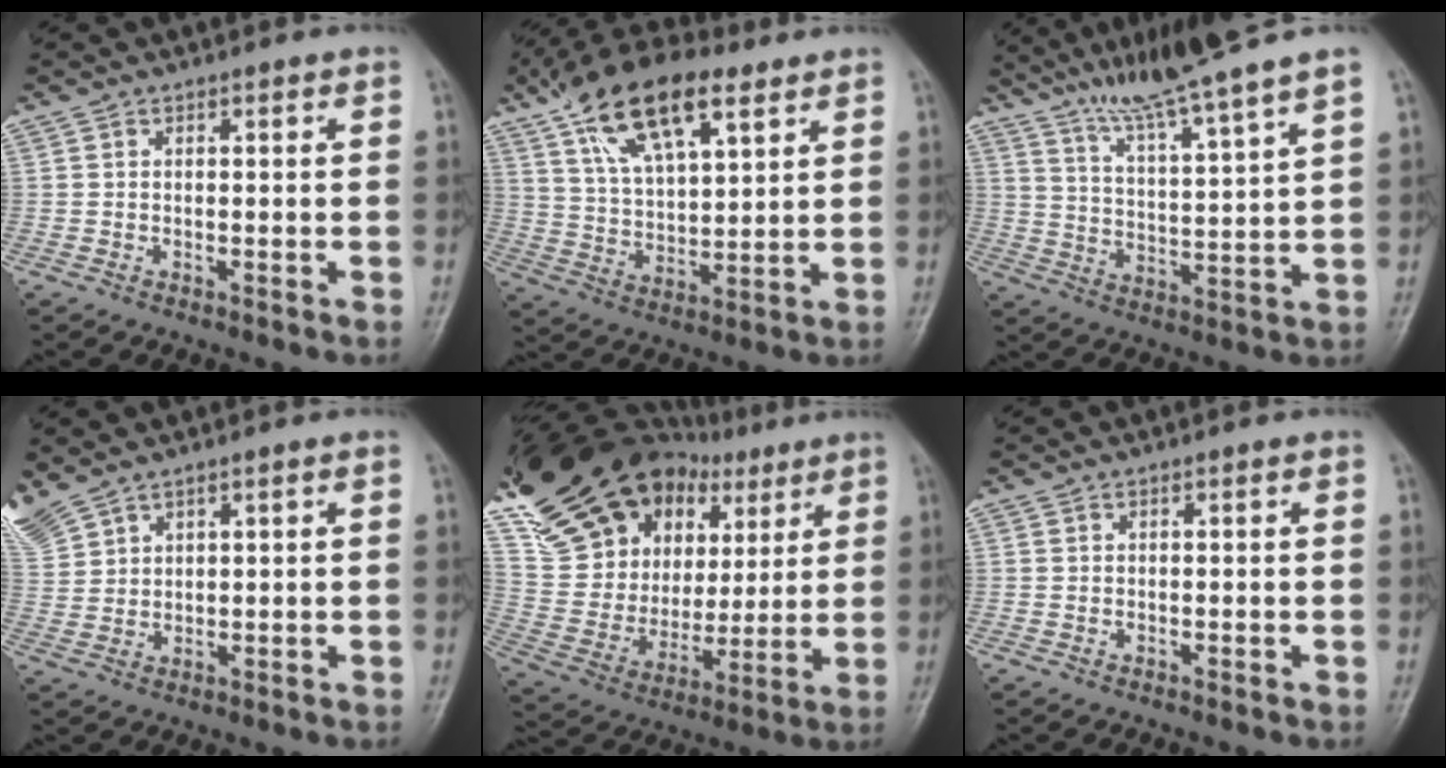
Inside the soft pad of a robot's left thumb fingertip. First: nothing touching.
{"total": 17.7, "force": [9.8, 7.6, 12.7], "torque": [-0.202, -0.014, 0.177]}
{"total": 14.4, "force": [11.3, -0.6, 8.8], "torque": [-0.140, -0.046, 0.197]}
{"total": 8.0, "force": [5.8, 4.0, 3.9], "torque": [-0.108, 0.000, 0.134]}
{"total": 27.2, "force": [14.8, 17.4, 14.8], "torque": [-0.247, 0.006, 0.278]}
{"total": 0.0}